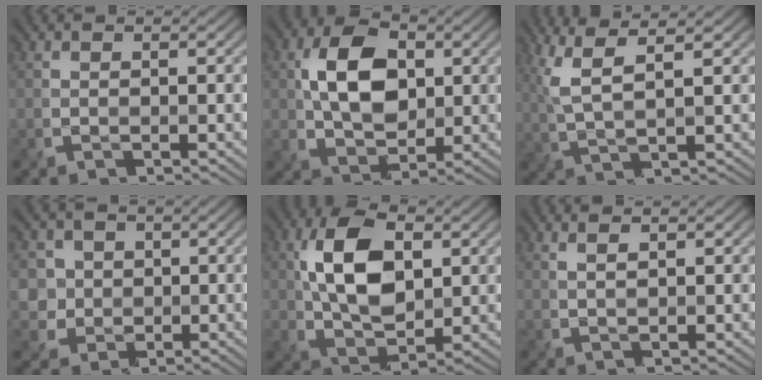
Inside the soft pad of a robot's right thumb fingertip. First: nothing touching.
{"total": 8.8, "force": [1.6, 5.9, 6.4], "torque": [-0.135, 0.007, 0.028]}
{"total": 6.1, "force": [3.0, 1.4, 5.2], "torque": [-0.120, 0.008, 0.067]}
{"total": 4.4, "force": [0.8, 4.3, 0.8], "torque": [-0.046, -0.007, 0.019]}
{"total": 10.6, "force": [2.3, 6.1, 8.3], "torque": [-0.185, 0.005, 0.041]}
{"total": 2.3, "force": [1.6, 0.7, 1.6], "torque": [-0.014, 0.003, 0.015]}